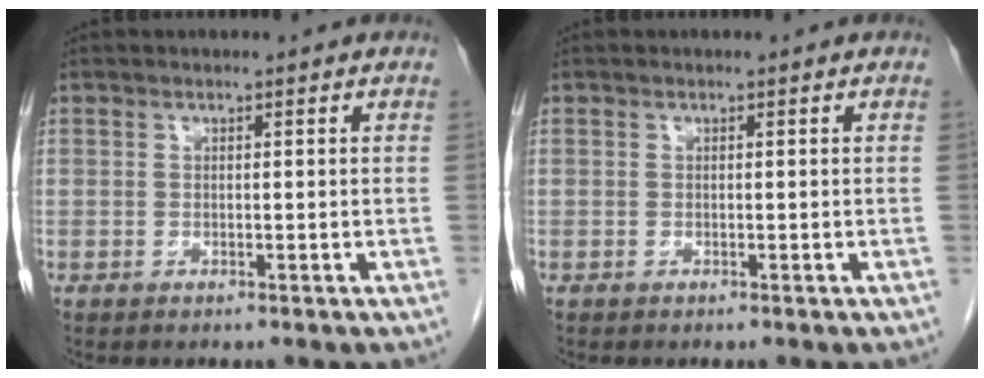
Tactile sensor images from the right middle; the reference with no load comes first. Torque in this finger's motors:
{"motor_torque": [-0.38, 0.03, -0.05, -0.01]}